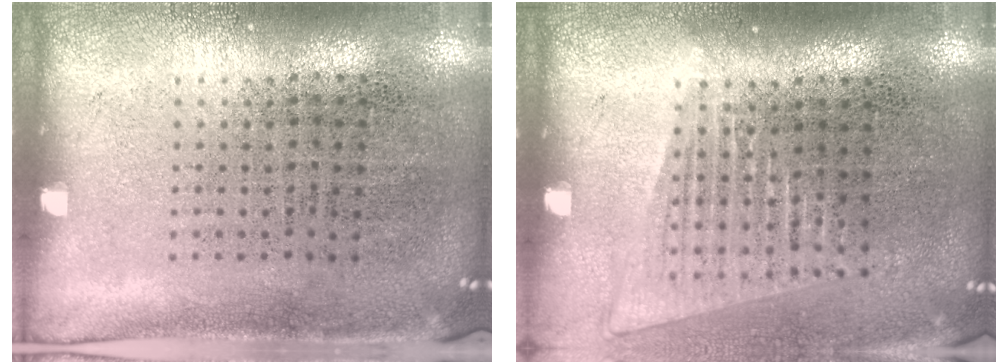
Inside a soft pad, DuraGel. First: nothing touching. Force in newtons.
{"total": 1.4, "press": 1.3, "slide": 0.6}